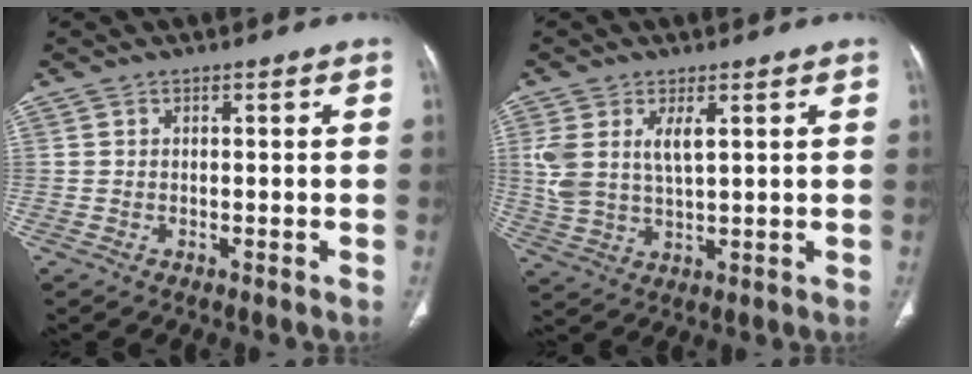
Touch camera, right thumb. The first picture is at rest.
{"total": 8.0, "force": [2.4, 3.8, 6.6], "torque": [-0.143, -0.005, 0.056]}